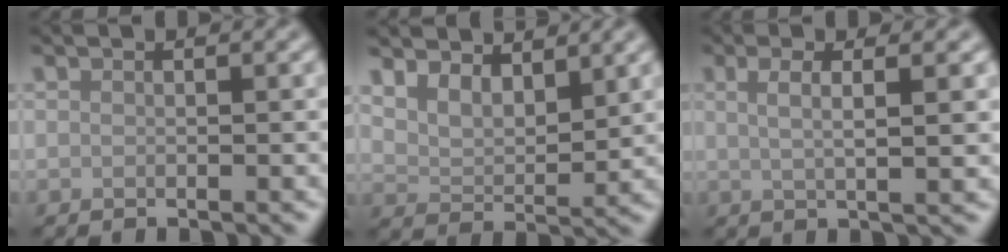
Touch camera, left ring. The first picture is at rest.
{"total": 4.0, "force": [3.1, 1.7, 2.0], "torque": [-0.044, -0.003, 0.049]}
{"total": 3.6, "force": [1.1, 1.1, 3.2], "torque": [-0.042, 0.001, 0.010]}